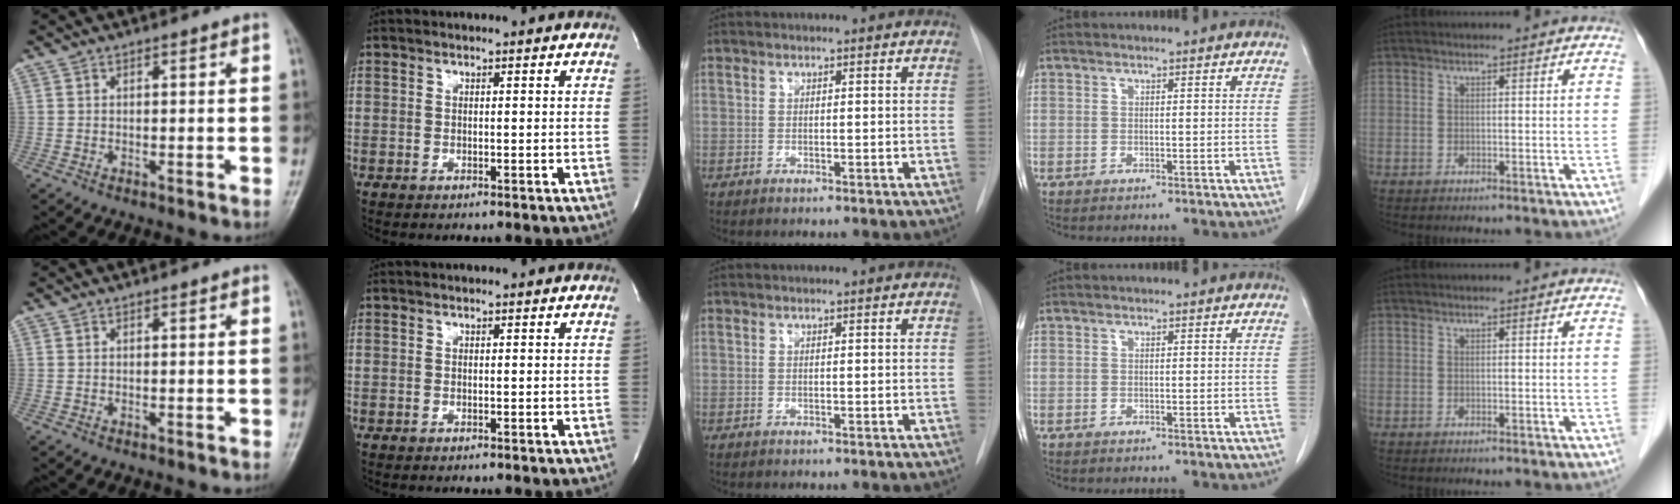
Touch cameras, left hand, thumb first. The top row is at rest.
{}